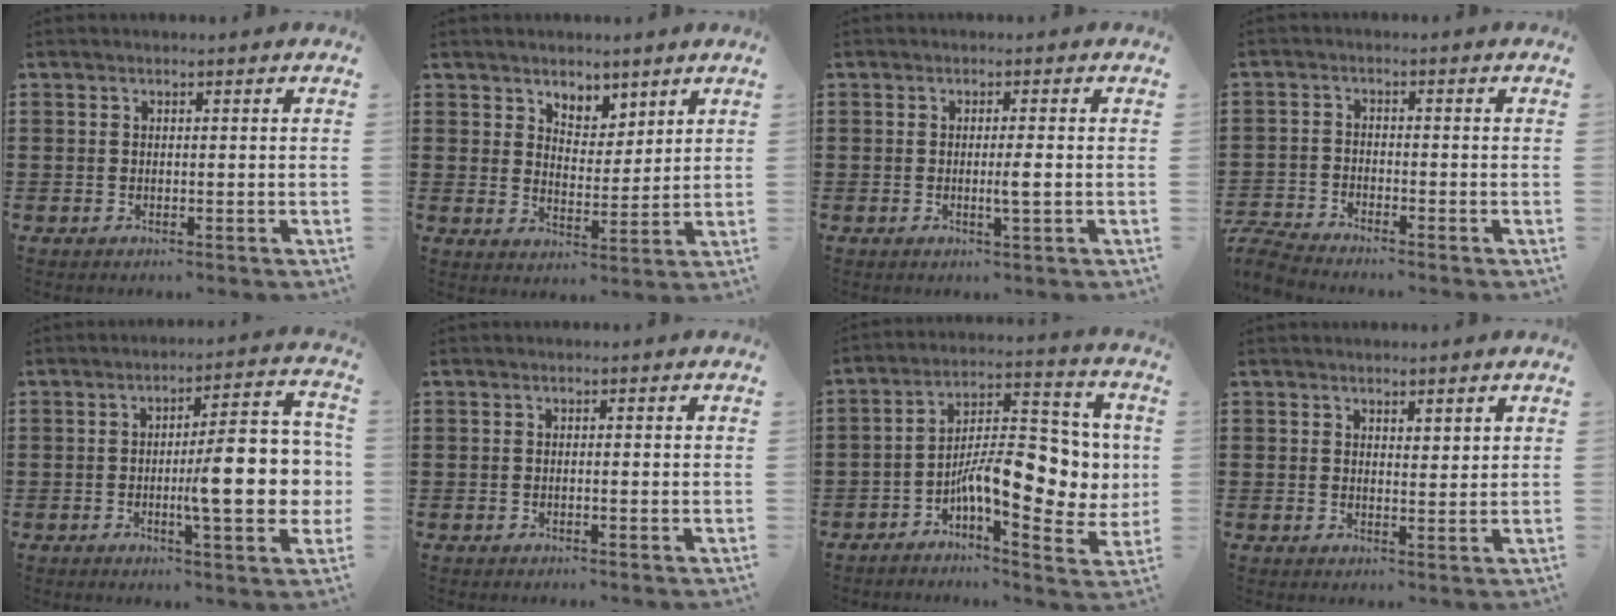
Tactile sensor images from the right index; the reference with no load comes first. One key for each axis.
{"total": 4.5, "fx": 3.8, "fy": 2.4, "fz": 0.2, "tx": -0.020, "ty": -0.001, "tz": 0.071}
{"total": 2.2, "fx": -0.4, "fy": -0.1, "fz": 2.2, "tx": -0.038, "ty": -0.006, "tz": -0.008}
{"total": 3.8, "fx": -3.8, "fy": 0.3, "fz": 0.6, "tx": -0.032, "ty": -0.007, "tz": -0.084}
{"total": 12.4, "fx": -1.4, "fy": 3.0, "fz": 11.9, "tx": -0.166, "ty": -0.008, "tz": -0.025}
{"total": 0.5, "fx": -0.2, "fy": 0.1, "fz": 0.5, "tx": -0.008, "ty": -0.003, "tz": -0.003}
{"total": 12.3, "fx": -2.2, "fy": 5.1, "fz": 11.0, "tx": -0.169, "ty": 0.001, "tz": -0.038}
{"total": 1.8, "fx": 1.7, "fy": 0.7, "fz": 0.2, "tx": -0.007, "ty": 0.006, "tz": 0.032}